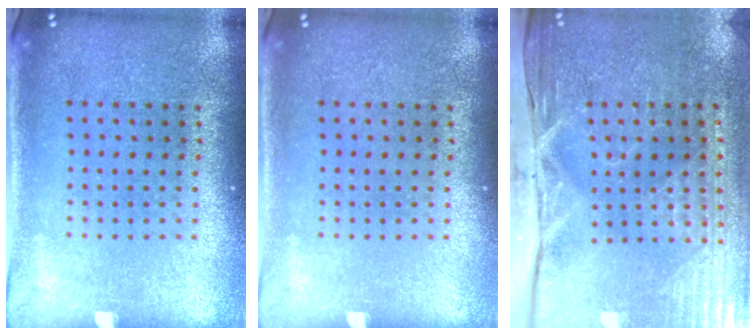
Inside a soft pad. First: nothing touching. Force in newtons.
{"total": 0.0}
{"total": 4.7, "press": 4.0, "slide": 2.5}